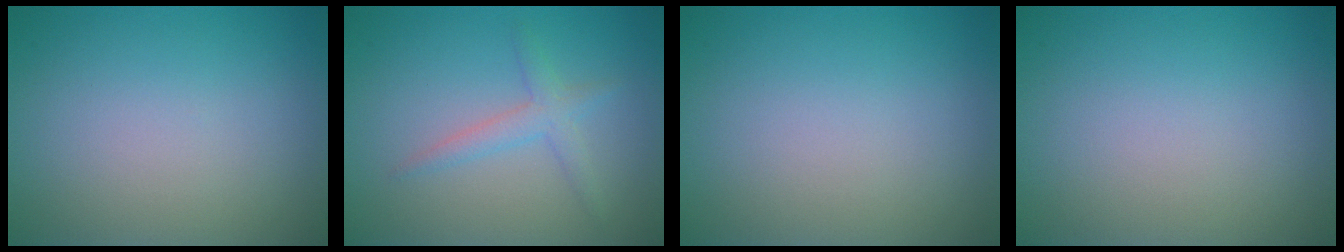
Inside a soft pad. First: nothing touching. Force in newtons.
{"total": 2.0, "press": 1.9, "slide": 0.2}
{"total": 0.0}
{"total": 0.0}